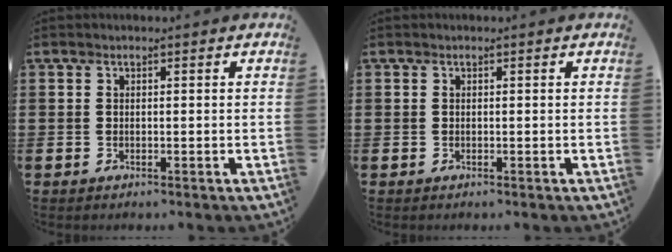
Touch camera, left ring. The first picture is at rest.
{"total": 0.0}